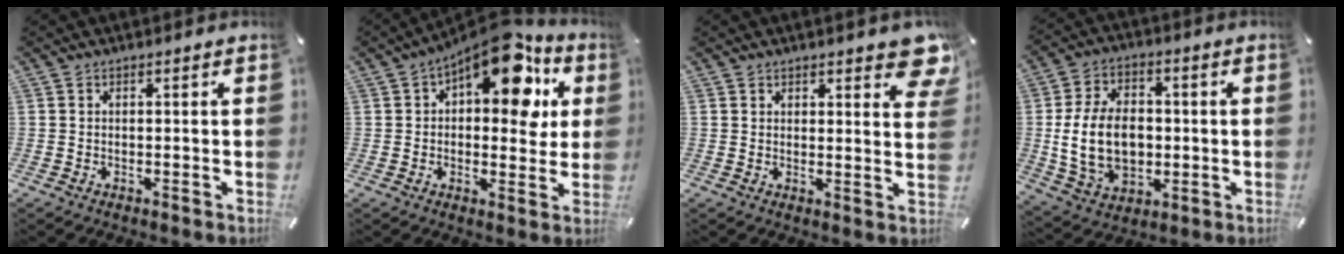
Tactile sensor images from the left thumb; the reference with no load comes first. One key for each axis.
{"total": 16.9, "fx": 8.7, "fy": 8.4, "fz": 11.8, "tx": -0.156, "ty": -0.057, "tz": 0.144}
{"total": 6.0, "fx": 4.5, "fy": 2.4, "fz": 3.2, "tx": -0.026, "ty": -0.028, "tz": 0.074}
{"total": 15.7, "fx": -0.6, "fy": 11.3, "fz": 11.0, "tx": -0.230, "ty": 0.006, "tz": -0.008}